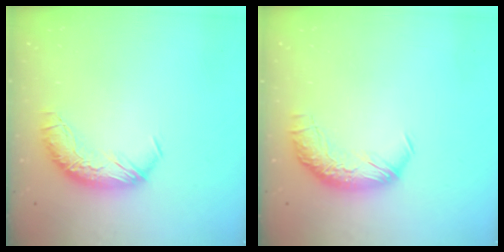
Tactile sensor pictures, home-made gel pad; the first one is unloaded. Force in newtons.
{"total": 2.4, "press": 1.1, "slide": 2.1}